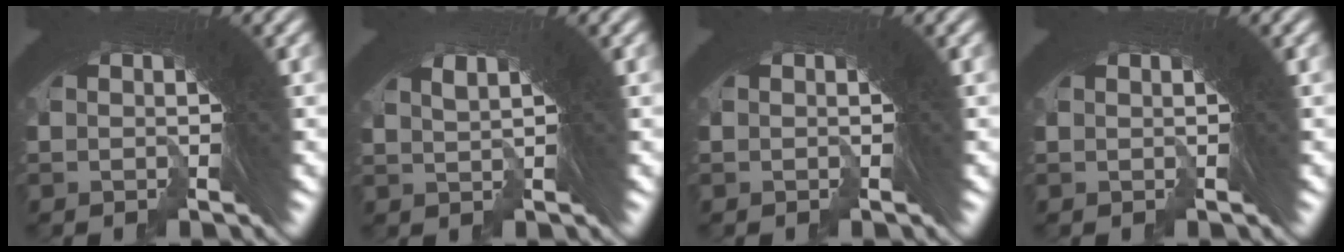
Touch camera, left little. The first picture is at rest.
{"total": 2.0, "force": [0.0, 1.3, 1.5], "torque": [-0.050, -0.007, 0.001]}
{"total": 0.6, "force": [-0.4, -0.3, -0.4], "torque": [0.006, -0.004, -0.005]}
{"total": 0.0}